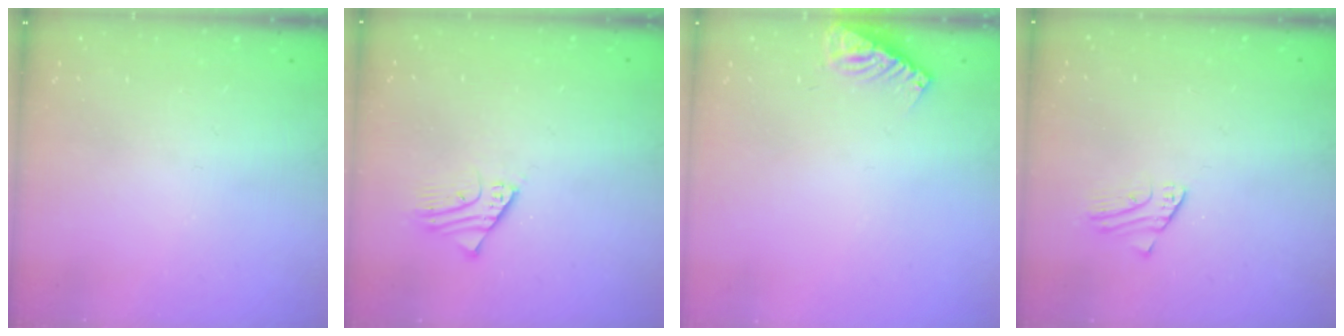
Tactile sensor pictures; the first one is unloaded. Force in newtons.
{"total": 2.3, "press": 2.3, "slide": 0.1}
{"total": 7.2, "press": 7.1, "slide": 0.7}
{"total": 1.8, "press": 1.8, "slide": 0.1}